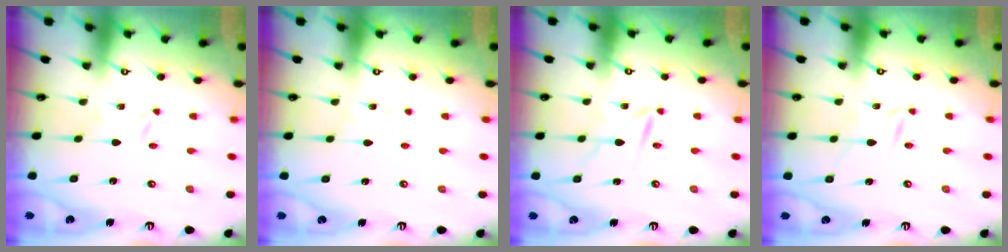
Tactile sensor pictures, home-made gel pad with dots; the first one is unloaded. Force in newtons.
{"total": 1.4, "press": 1.4, "slide": 0.1}
{"total": 2.5, "press": 2.5, "slide": 0.3}
{"total": 2.3, "press": 2.3, "slide": 0.3}